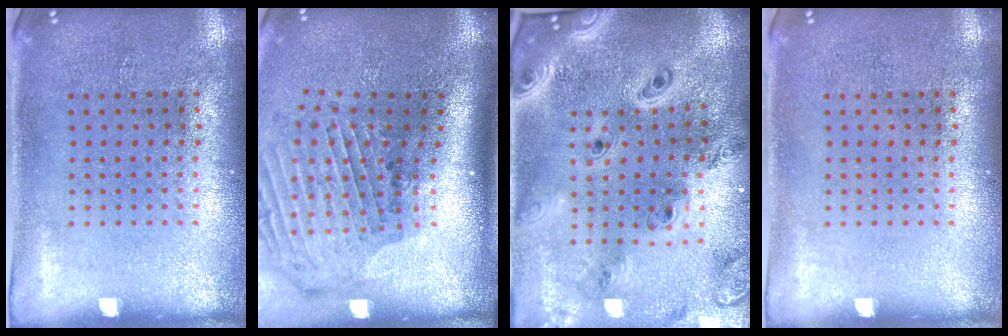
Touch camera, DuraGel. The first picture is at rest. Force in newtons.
{"total": 2.4, "press": 1.9, "slide": 1.4}
{"total": 3.4, "press": 2.7, "slide": 2.0}
{"total": 0.0}